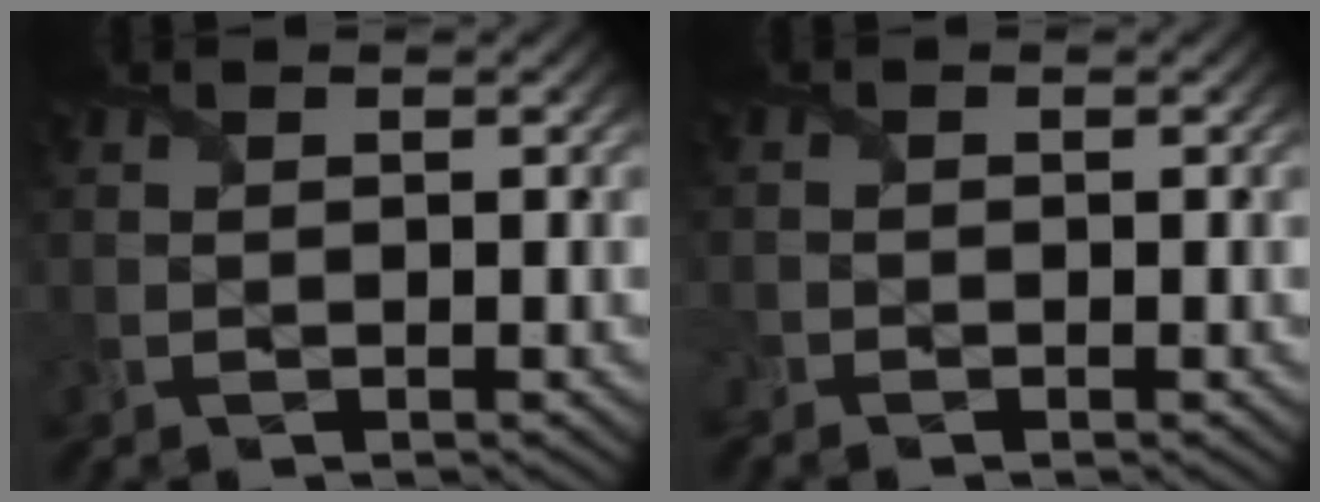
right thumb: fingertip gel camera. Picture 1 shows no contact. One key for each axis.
{"total": 1.5, "fx": -1.1, "fy": 0.8, "fz": 0.6, "tx": -0.023, "ty": -0.007, "tz": -0.023}